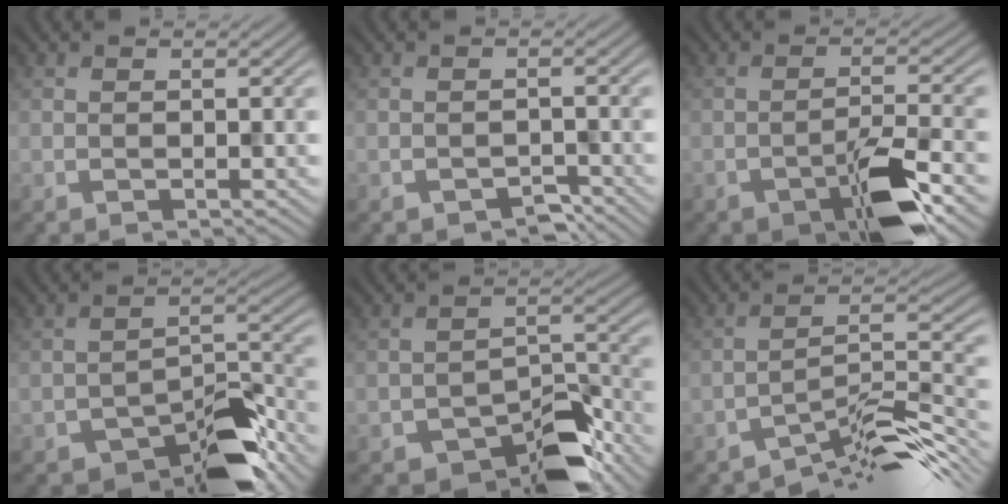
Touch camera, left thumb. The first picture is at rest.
{"total": 2.1, "force": [-1.7, 0.9, 0.8], "torque": [-0.011, 0.001, -0.028]}
{"total": 7.2, "force": [-4.1, 2.0, 5.6], "torque": [-0.097, 0.004, -0.072]}
{"total": 9.1, "force": [-6.6, 3.6, 5.1], "torque": [-0.058, 0.004, -0.121]}
{"total": 8.8, "force": [-6.5, 3.7, 4.7], "torque": [-0.054, -0.002, -0.115]}
{"total": 10.0, "force": [-8.0, 1.9, 5.8], "torque": [-0.089, 0.012, -0.141]}